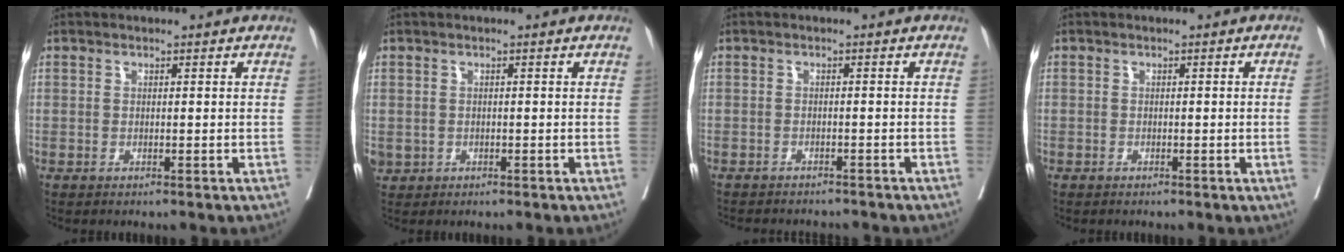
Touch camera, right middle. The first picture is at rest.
{"total": 1.7, "force": [-0.3, 1.6, 0.4], "torque": [-0.005, 0.002, 0.003]}
{"total": 7.3, "force": [-6.9, 1.7, 1.8], "torque": [-0.022, -0.006, -0.087]}
{"total": 1.9, "force": [-0.4, -0.7, 1.7], "torque": [-0.020, -0.002, -0.007]}